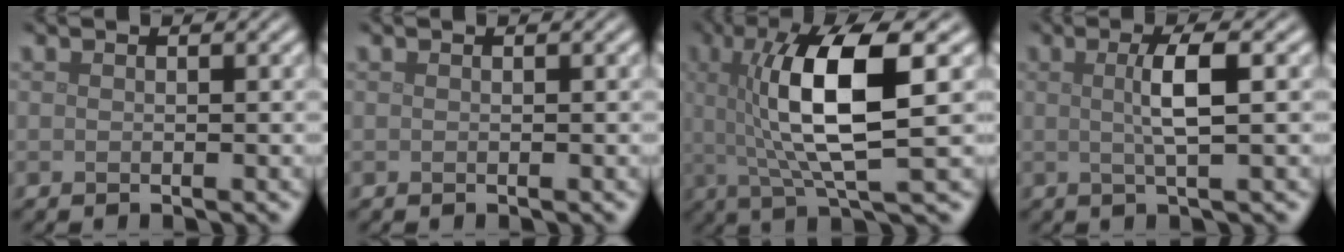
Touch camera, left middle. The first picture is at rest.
{"total": 0.0}
{"total": 9.3, "force": [1.4, 2.3, 9.0], "torque": [-0.148, 0.001, 0.028]}
{"total": 3.4, "force": [0.4, 0.6, 3.3], "torque": [-0.056, 0.005, 0.002]}